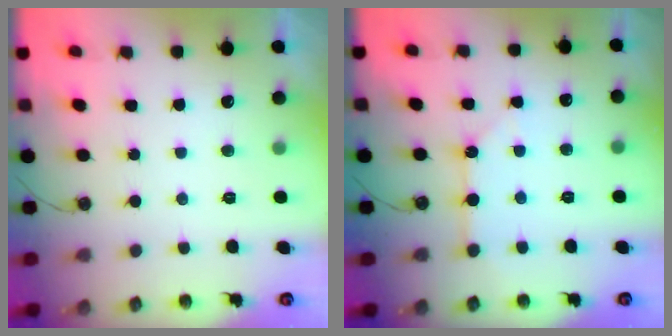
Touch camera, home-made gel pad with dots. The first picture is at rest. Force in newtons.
{"total": 2.5, "press": 2.5, "slide": 0.2}